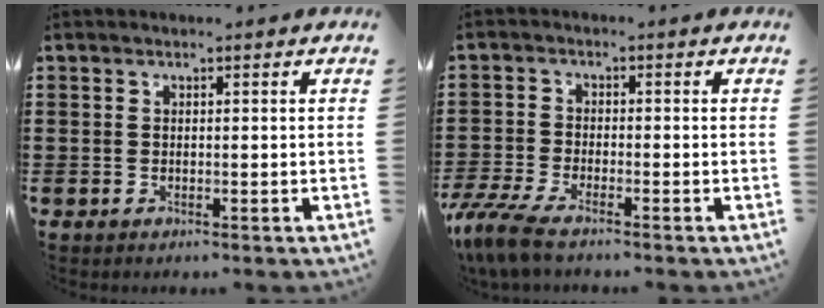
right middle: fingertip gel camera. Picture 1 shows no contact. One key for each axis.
{"total": 5.1, "fx": -4.3, "fy": 0.9, "fz": 2.6, "tx": -0.086, "ty": -0.016, "tz": -0.094}